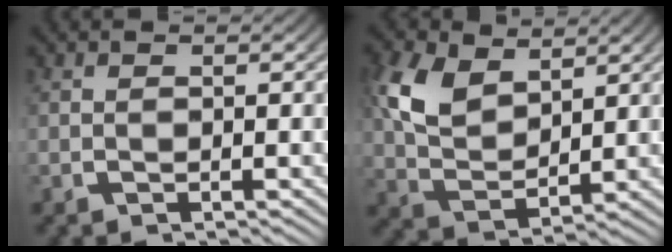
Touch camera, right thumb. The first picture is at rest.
{"total": 6.9, "force": [2.0, 4.4, 4.9], "torque": [-0.120, -0.019, 0.050]}